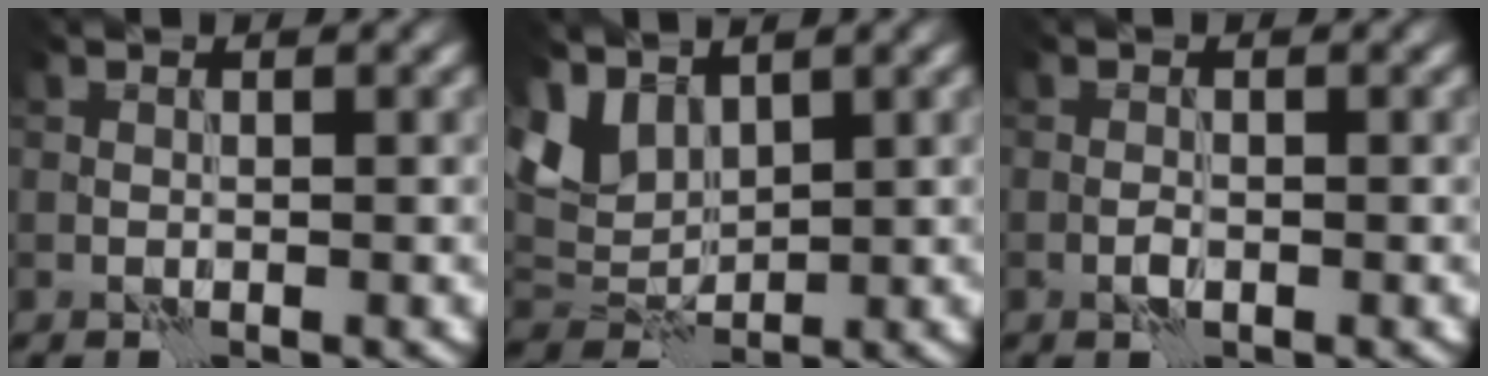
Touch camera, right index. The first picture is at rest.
{"total": 4.1, "force": [2.9, 2.3, 1.6], "torque": [-0.044, -0.003, 0.055]}
{"total": 1.1, "force": [-0.5, 0.5, 0.8], "torque": [-0.016, 0.001, -0.011]}